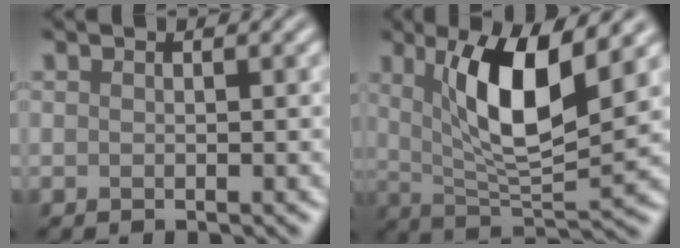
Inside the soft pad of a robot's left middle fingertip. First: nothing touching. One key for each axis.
{"total": 8.4, "fx": 2.9, "fy": 2.3, "fz": 7.6, "tx": -0.129, "ty": -0.012, "tz": 0.053}